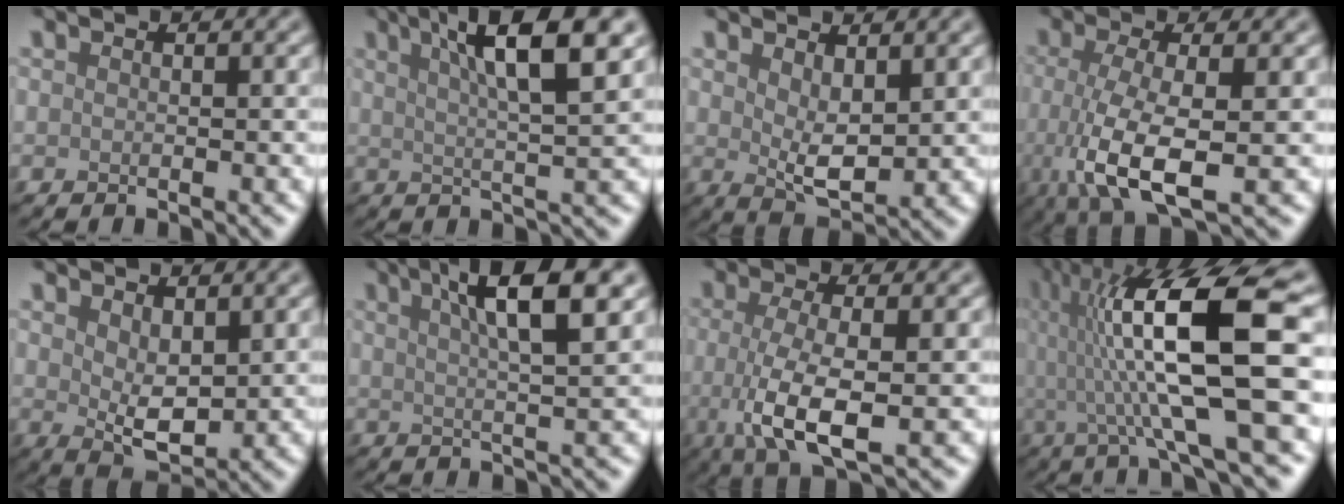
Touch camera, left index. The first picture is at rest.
{"total": 8.3, "force": [3.7, 1.7, 7.2], "torque": [-0.089, 0.016, 0.053]}
{"total": 3.5, "force": [1.4, 1.5, 2.8], "torque": [-0.055, -0.008, 0.029]}
{"total": 6.8, "force": [-1.3, 2.2, 6.3], "torque": [-0.135, -0.016, -0.021]}
{"total": 3.7, "force": [1.3, 1.9, 2.9], "torque": [-0.057, -0.008, 0.030]}
{"total": 7.3, "force": [3.2, 1.6, 6.3], "torque": [-0.074, 0.015, 0.039]}
{"total": 6.0, "force": [-0.9, 1.9, 5.6], "torque": [-0.112, -0.014, -0.015]}
{"total": 13.3, "force": [1.2, 2.9, 12.9], "torque": [-0.215, 0.021, 0.020]}